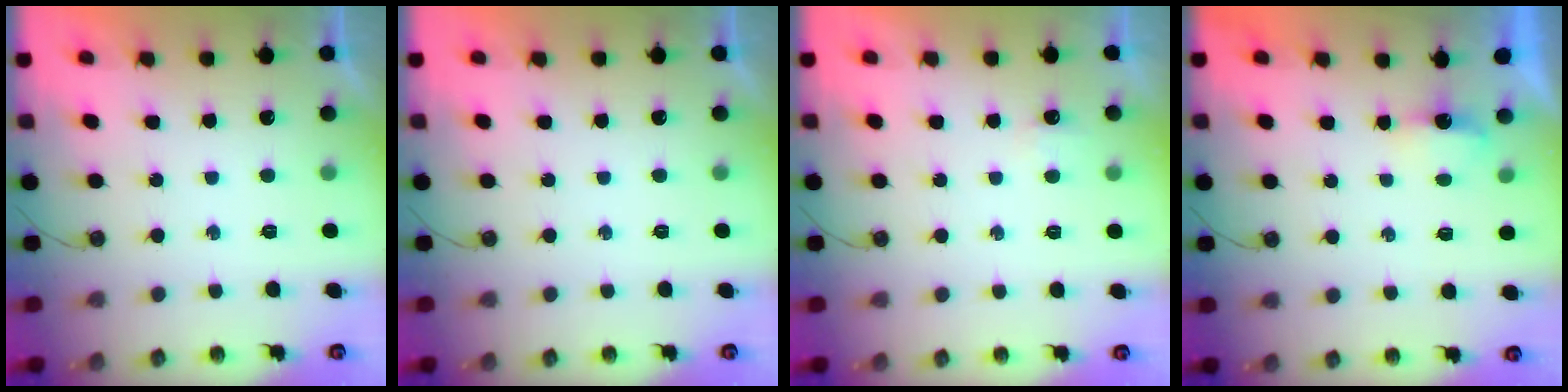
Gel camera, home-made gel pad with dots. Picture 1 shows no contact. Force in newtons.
{"total": 0.0}
{"total": 2.9, "press": 2.8, "slide": 0.5}
{"total": 2.9, "press": 2.8, "slide": 0.6}